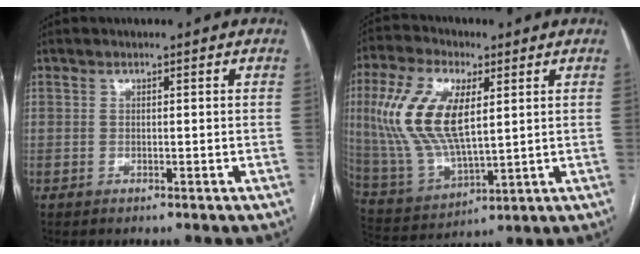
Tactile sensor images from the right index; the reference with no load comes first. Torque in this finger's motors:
{"motor_torque": [2.03, 0.10, 1.05, 0.21]}